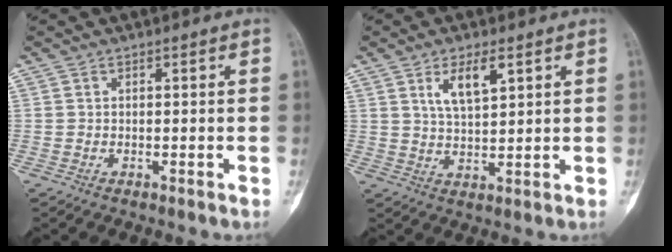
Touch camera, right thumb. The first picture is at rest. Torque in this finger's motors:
{"motor_torque": [0.04, 0.06, 0.55, 0.43, 0.13]}